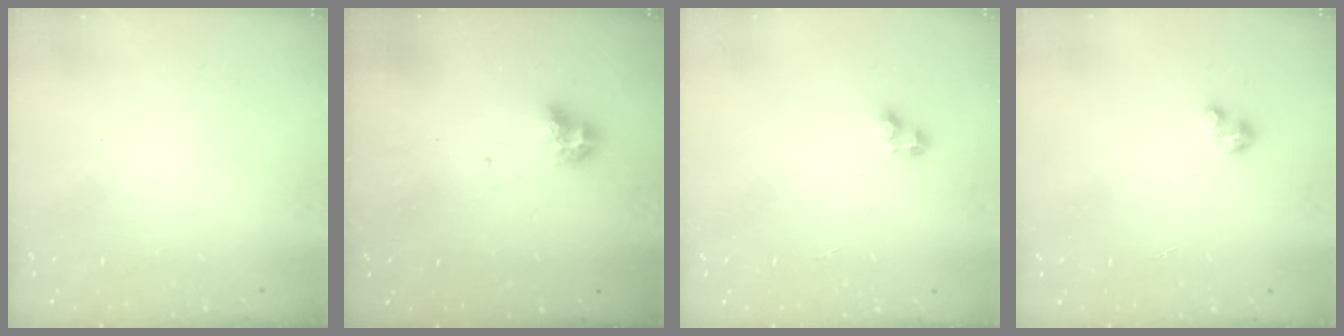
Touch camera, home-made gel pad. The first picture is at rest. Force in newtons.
{"total": 7.8, "press": 7.7, "slide": 0.6}
{"total": 2.5, "press": 2.5, "slide": 0.2}
{"total": 2.0, "press": 2.0, "slide": 0.2}